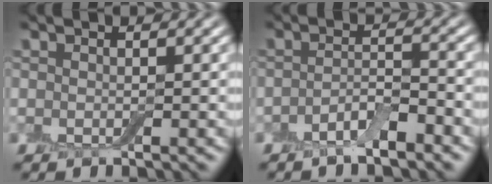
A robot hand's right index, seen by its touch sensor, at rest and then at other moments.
{"total": 2.9, "force": [-1.9, 0.8, 2.0], "torque": [-0.038, 0.007, -0.039]}